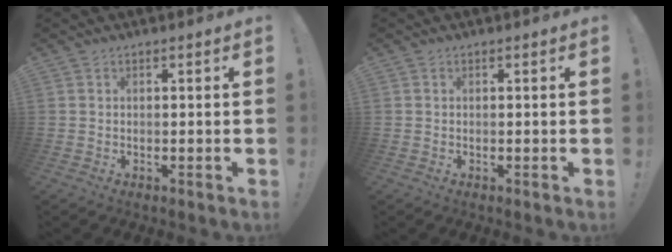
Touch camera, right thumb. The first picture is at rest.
{"total": 0.0}